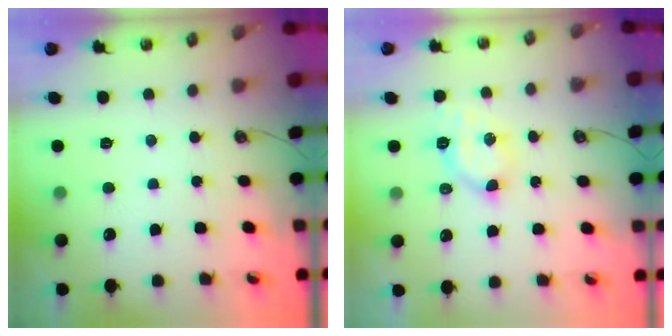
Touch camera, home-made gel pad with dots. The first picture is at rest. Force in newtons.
{"total": 6.1, "press": 6.0, "slide": 0.7}